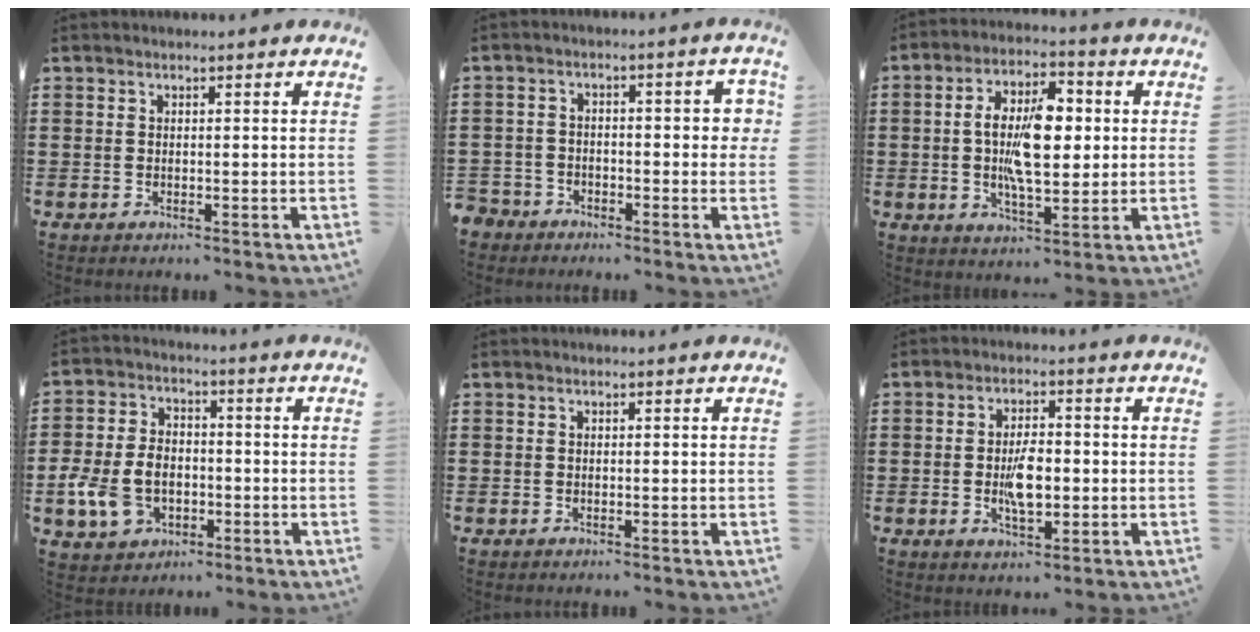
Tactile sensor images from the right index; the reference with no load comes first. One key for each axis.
{"total": 3.5, "fx": -2.6, "fy": 2.0, "fz": 1.3, "tx": -0.026, "ty": 0.010, "tz": -0.056}
{"total": 10.7, "fx": 0.5, "fy": 4.7, "fz": 9.6, "tx": -0.182, "ty": 0.003, "tz": 0.000}
{"total": 8.1, "fx": -2.0, "fy": 6.1, "fz": 4.9, "tx": -0.125, "ty": 0.012, "tz": -0.040}
{"total": 0.0}
{"total": 5.7, "fx": -0.7, "fy": 2.4, "fz": 5.1, "tx": -0.095, "ty": -0.003, "tz": -0.017}